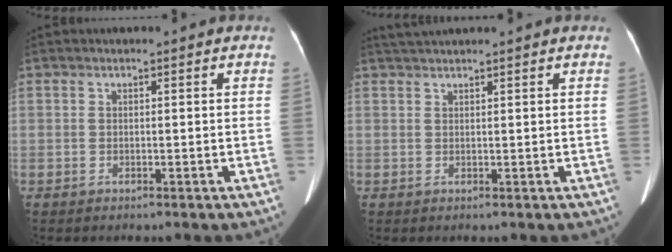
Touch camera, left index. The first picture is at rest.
{"total": 3.0, "force": [2.8, -0.3, 1.2], "torque": [-0.016, 0.029, 0.053]}